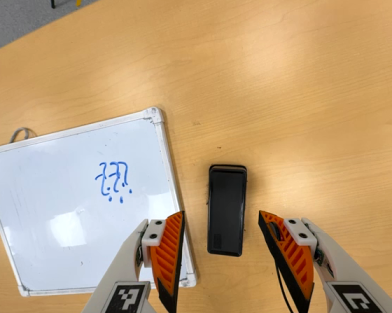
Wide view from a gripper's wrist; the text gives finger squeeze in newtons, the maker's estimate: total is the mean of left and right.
{"total": 0.0}